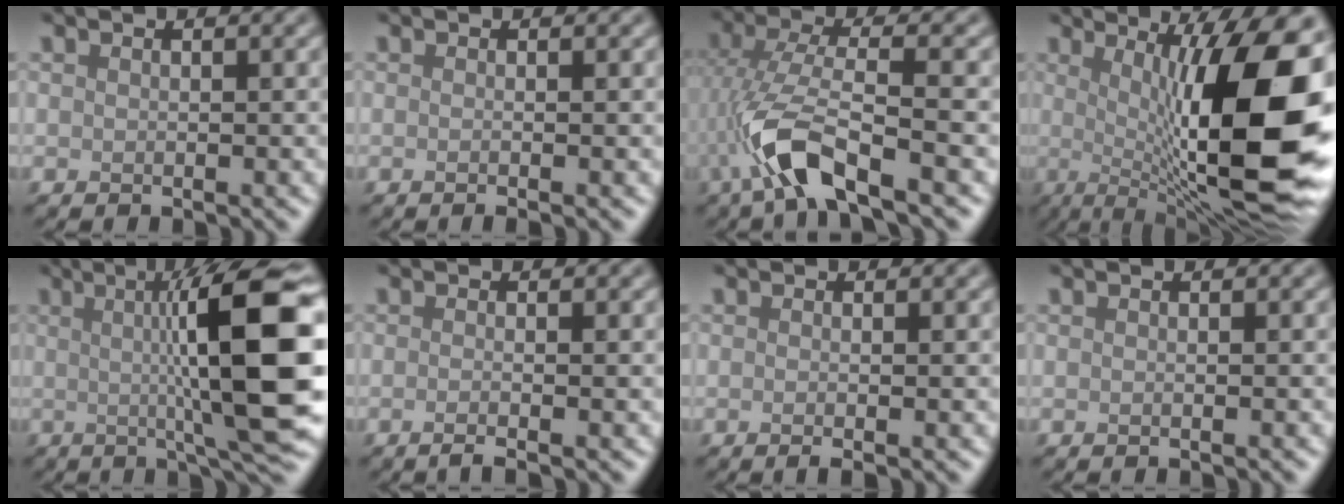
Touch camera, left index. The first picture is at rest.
{"total": 1.6, "force": [-0.2, 0.7, 1.4], "torque": [-0.009, -0.005, -0.012]}
{"total": 6.1, "force": [-2.5, 1.6, 5.3], "torque": [-0.114, 0.002, -0.057]}
{"total": 15.4, "force": [0.1, 4.0, 14.9], "torque": [-0.180, 0.005, -0.001]}
{"total": 12.4, "force": [1.1, 2.1, 12.2], "torque": [-0.151, 0.006, 0.014]}
{"total": 1.9, "force": [-0.6, 0.7, 1.7], "torque": [-0.016, -0.007, -0.019]}
{"total": 1.5, "force": [-0.3, 0.5, 1.4], "torque": [-0.016, -0.006, -0.009]}
{"total": 0.7, "force": [-0.1, 0.4, 0.6], "torque": [-0.002, -0.003, -0.008]}